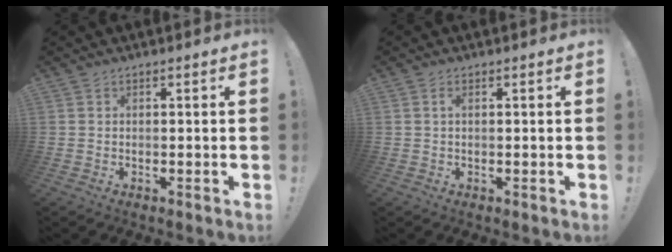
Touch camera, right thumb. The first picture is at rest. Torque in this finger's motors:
{"motor_torque": [0.07, -0.05, -0.14, 0.14, 0.04]}